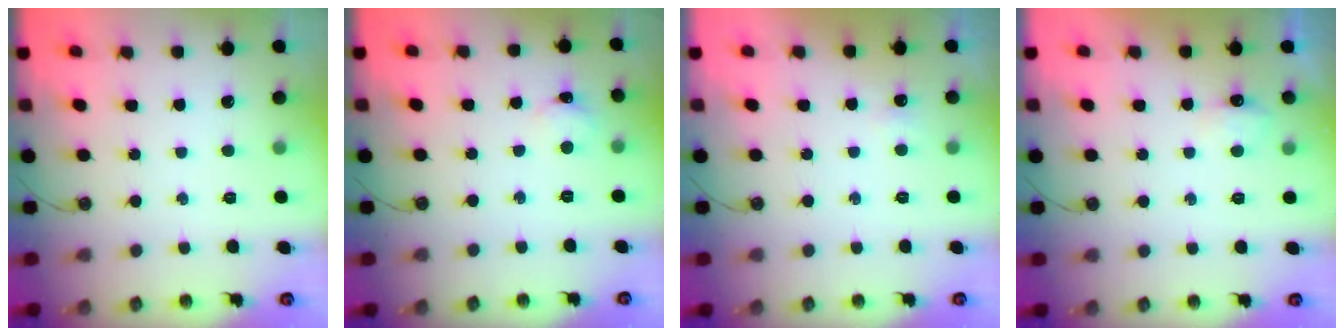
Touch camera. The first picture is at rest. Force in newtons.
{"total": 2.2, "press": 2.2, "slide": 0.3}
{"total": 2.7, "press": 2.7, "slide": 0.6}
{"total": 5.3, "press": 5.2, "slide": 1.0}